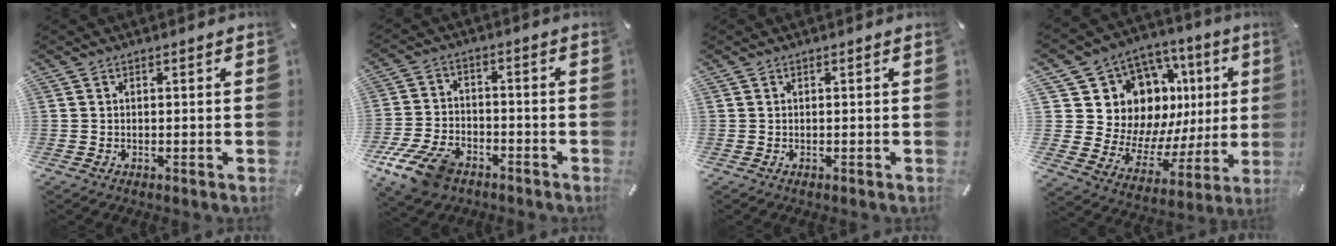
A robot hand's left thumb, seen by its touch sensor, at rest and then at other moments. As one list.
[{"total": 11.4, "force": [-7.2, 6.6, 5.9], "torque": [-0.123, 0.038, -0.133]}, {"total": 0.0}, {"total": 16.9, "force": [8.0, 12.9, 7.4], "torque": [-0.112, -0.081, 0.172]}]